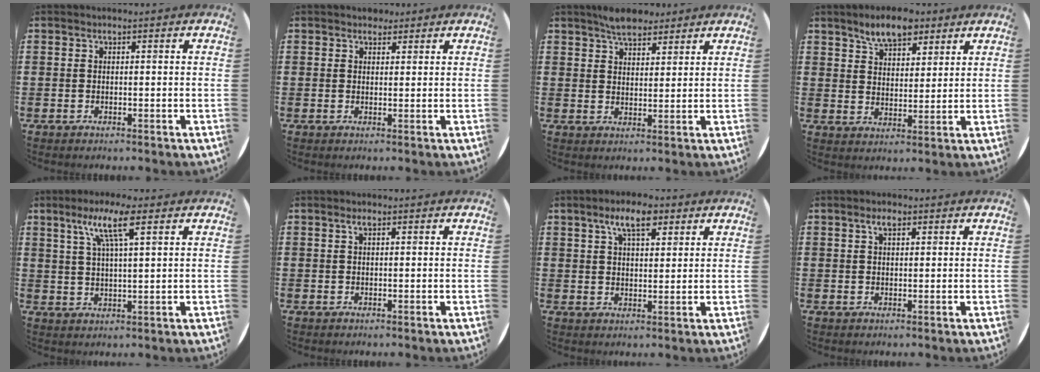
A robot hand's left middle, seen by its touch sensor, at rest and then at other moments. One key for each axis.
{"total": 1.5, "fx": 1.3, "fy": 0.6, "fz": 0.1, "tx": 0.006, "ty": 0.001, "tz": 0.024}
{"total": 4.3, "fx": 3.8, "fy": 1.6, "fz": 1.1, "tx": -0.022, "ty": -0.007, "tz": 0.070}
{"total": 6.2, "fx": 4.9, "fy": 2.9, "fz": 2.4, "tx": -0.045, "ty": -0.007, "tz": 0.088}
{"total": 7.3, "fx": 4.0, "fy": 1.4, "fz": 5.9, "tx": -0.119, "ty": 0.010, "tz": 0.065}
{"total": 0.8, "fx": 0.4, "fy": 0.3, "fz": 0.6, "tx": -0.012, "ty": 0.004, "tz": 0.006}
{"total": 6.3, "fx": 4.1, "fy": 2.5, "fz": 4.1, "tx": -0.074, "ty": -0.001, "tz": 0.068}
{"total": 1.8, "fx": 1.1, "fy": 0.9, "fz": 1.1, "tx": -0.017, "ty": 0.004, "tz": 0.017}